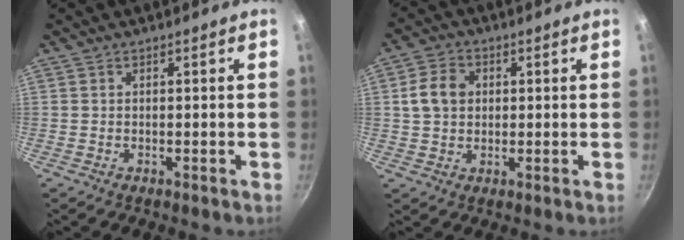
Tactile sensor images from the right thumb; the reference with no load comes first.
{"total": 6.8, "force": [1.1, 5.3, 4.1], "torque": [-0.064, 0.008, 0.018]}